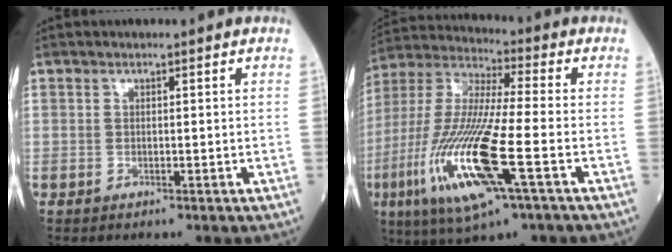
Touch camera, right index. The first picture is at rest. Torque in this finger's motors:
{"motor_torque": [1.94, -0.20, 1.06, 0.21]}